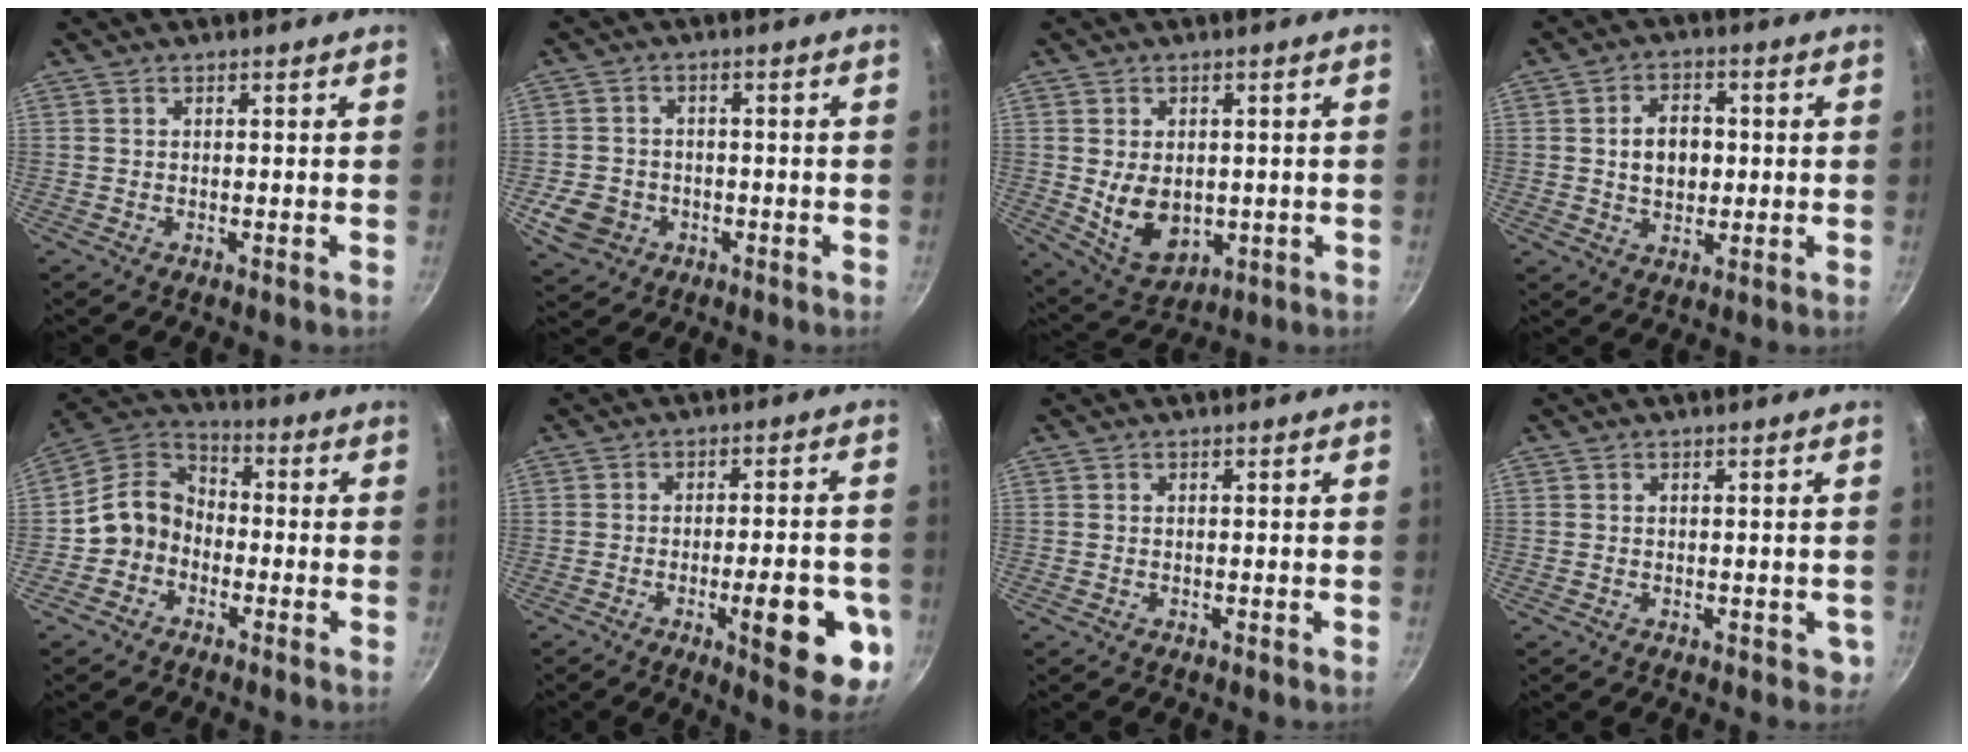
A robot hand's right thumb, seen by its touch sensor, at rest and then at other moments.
{"total": 6.8, "force": [-2.2, 5.7, 2.9], "torque": [-0.048, 0.018, -0.033]}
{"total": 9.5, "force": [-0.2, 6.8, 6.6], "torque": [-0.093, -0.015, 0.021]}
{"total": 7.5, "force": [0.4, 5.4, 5.2], "torque": [-0.064, 0.007, 0.005]}
{"total": 9.0, "force": [-2.9, 7.5, 3.9], "torque": [-0.042, 0.047, -0.077]}
{"total": 14.8, "force": [-4.5, 4.5, 13.3], "torque": [-0.145, 0.009, -0.057]}
{"total": 0.0}
{"total": 2.1, "force": [-0.4, 1.7, 1.2], "torque": [-0.006, 0.000, -0.004]}